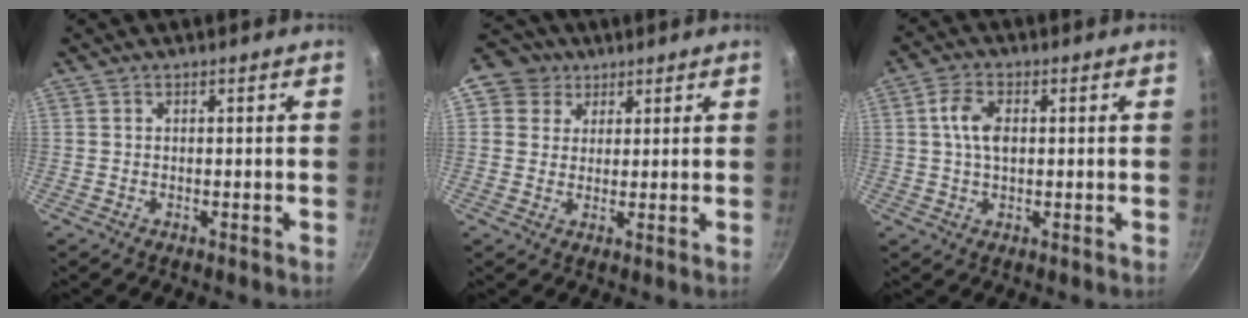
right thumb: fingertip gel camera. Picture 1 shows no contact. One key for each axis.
{"total": 6.8, "fx": 3.2, "fy": 5.8, "fz": 1.5, "tx": 0.003, "ty": 0.004, "tz": 0.041}
{"total": 5.5, "fx": 0.7, "fy": 3.2, "fz": 4.4, "tx": -0.081, "ty": 0.007, "tz": 0.010}